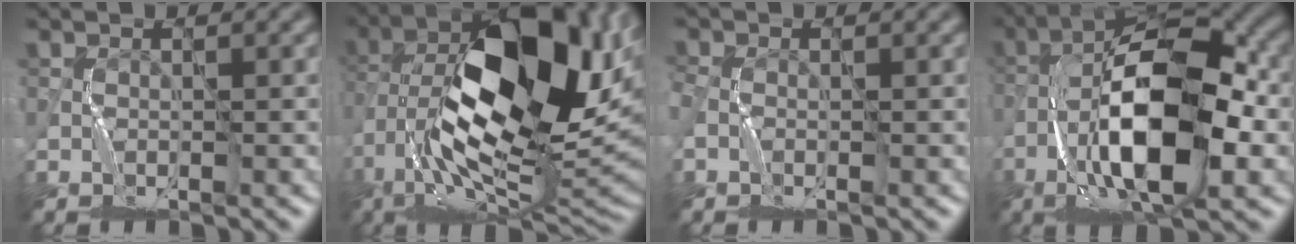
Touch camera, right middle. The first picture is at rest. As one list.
[{"total": 17.3, "force": [1.3, 9.1, 14.7], "torque": [-0.261, 0.021, 0.022]}, {"total": 1.4, "force": [-0.4, 1.1, 0.8], "torque": [-0.029, -0.002, -0.018]}, {"total": 14.1, "force": [-3.6, 5.7, 12.3], "torque": [-0.218, 0.015, -0.068]}]